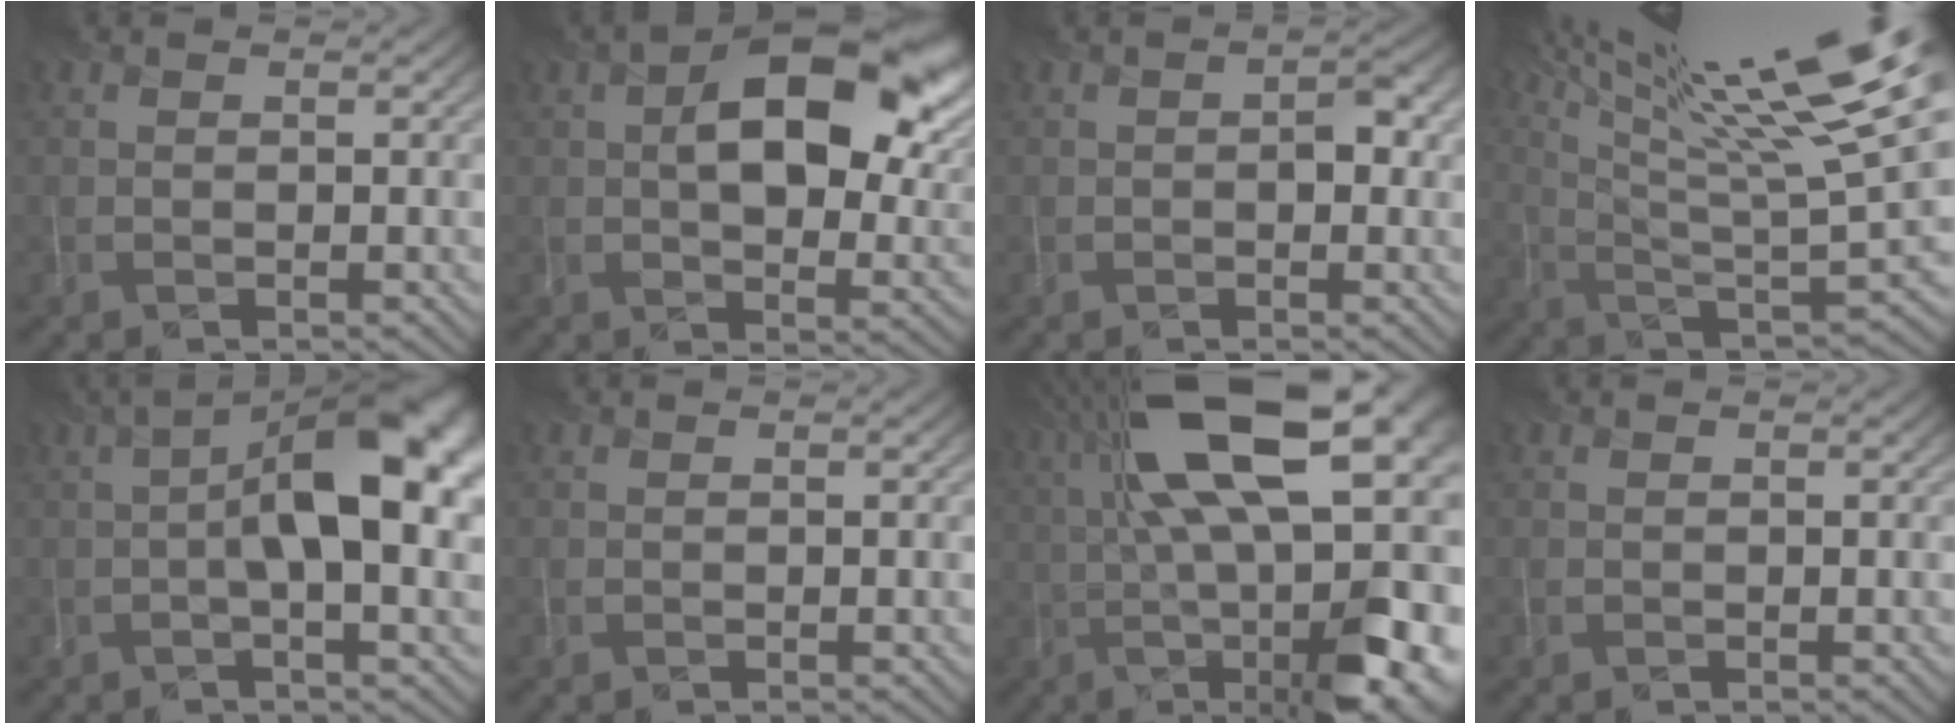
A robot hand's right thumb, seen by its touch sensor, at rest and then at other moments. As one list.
[{"total": 13.8, "force": [2.8, 7.3, 11.4], "torque": [-0.161, -0.001, 0.044]}, {"total": 1.8, "force": [-0.4, 0.9, 1.5], "torque": [-0.021, -0.002, -0.005]}, {"total": 20.7, "force": [11.8, 5.1, 16.3], "torque": [-0.253, 0.017, 0.189]}, {"total": 11.7, "force": [0.2, 4.1, 10.9], "torque": [-0.163, 0.008, 0.004]}, {"total": 0.0}, {"total": 22.0, "force": [2.0, 8.2, 20.3], "torque": [-0.313, 0.014, 0.044]}, {"total": 0.0}]